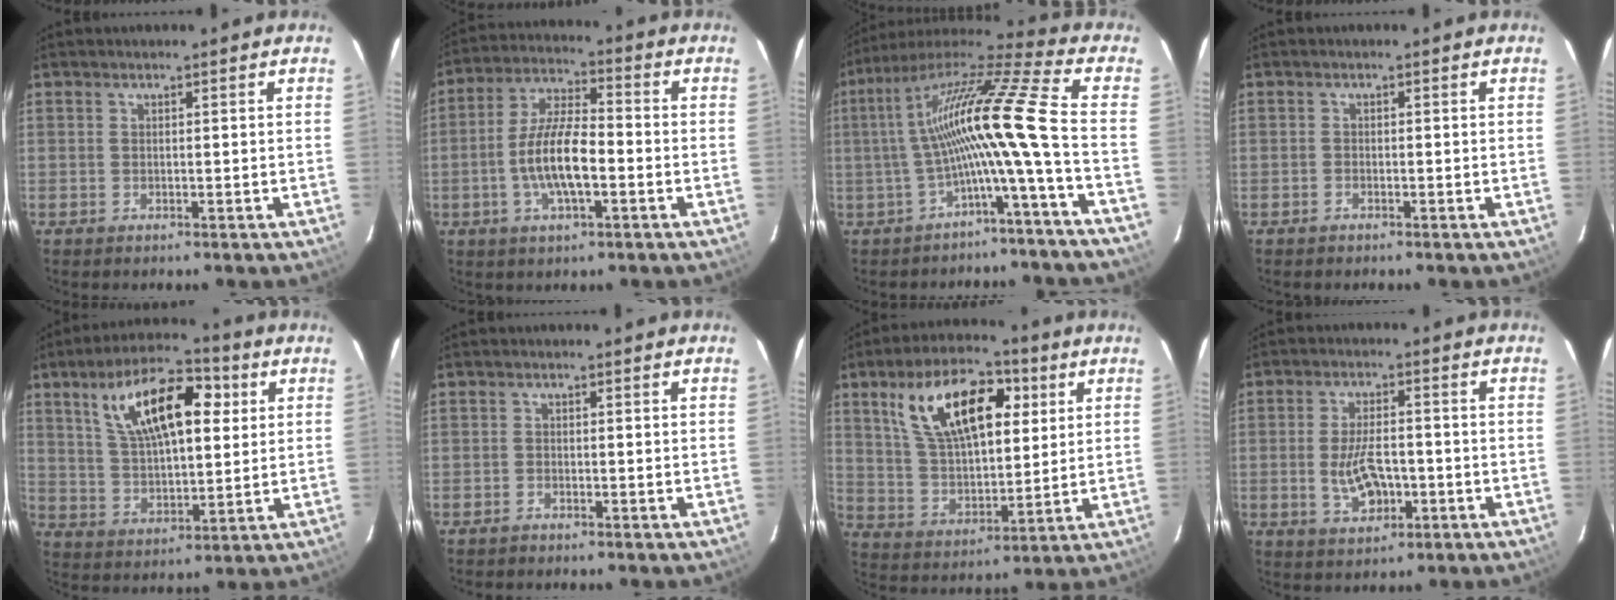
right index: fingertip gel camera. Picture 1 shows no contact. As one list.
[{"total": 10.7, "force": [-2.9, 3.5, 9.7], "torque": [-0.196, 0.003, -0.054]}, {"total": 16.1, "force": [-3.1, -1.3, 15.7], "torque": [-0.270, 0.004, -0.065]}, {"total": 0.7, "force": [-0.6, 0.4, 0.0], "torque": [-0.002, 0.003, -0.011]}, {"total": 16.5, "force": [6.1, 7.2, 13.5], "torque": [-0.237, 0.031, 0.110]}, {"total": 0.8, "force": [-0.7, 0.3, 0.0], "torque": [-0.002, 0.004, -0.014]}, {"total": 18.2, "force": [7.3, 8.8, 14.2], "torque": [-0.253, 0.032, 0.136]}, {"total": 7.6, "force": [-1.9, 3.9, 6.3], "torque": [-0.128, -0.003, -0.026]}]